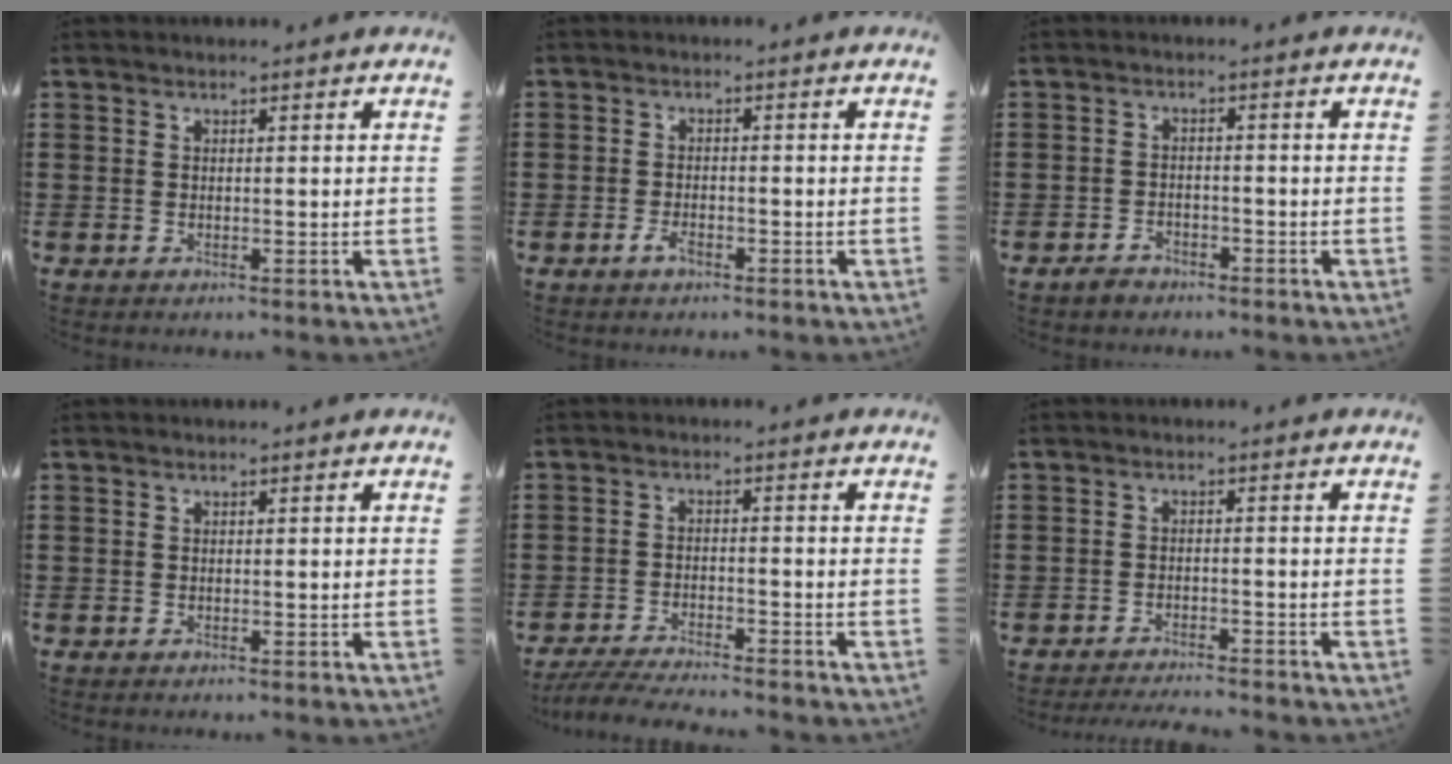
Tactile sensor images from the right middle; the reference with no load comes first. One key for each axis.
{"total": 2.1, "fx": -1.5, "fy": 1.1, "fz": 1.1, "tx": -0.028, "ty": 0.000, "tz": -0.032}
{"total": 2.3, "fx": -2.0, "fy": 1.0, "fz": 0.5, "tx": -0.015, "ty": 0.006, "tz": -0.042}
{"total": 0.0}
{"total": 4.3, "fx": -4.2, "fy": 0.0, "fz": 1.1, "tx": -0.034, "ty": -0.009, "tz": -0.087}
{"total": 2.4, "fx": -2.4, "fy": -0.1, "fz": 0.3, "tx": -0.009, "ty": -0.001, "tz": -0.049}